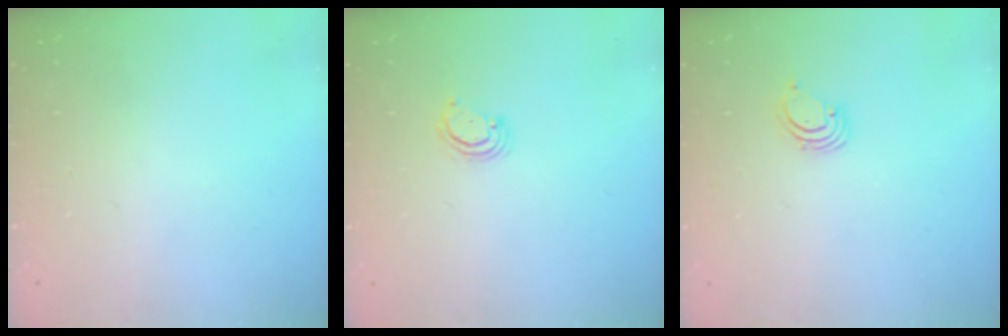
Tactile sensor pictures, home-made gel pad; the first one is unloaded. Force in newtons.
{"total": 2.8, "press": 2.8, "slide": 0.2}
{"total": 1.6, "press": 1.6, "slide": 0.1}